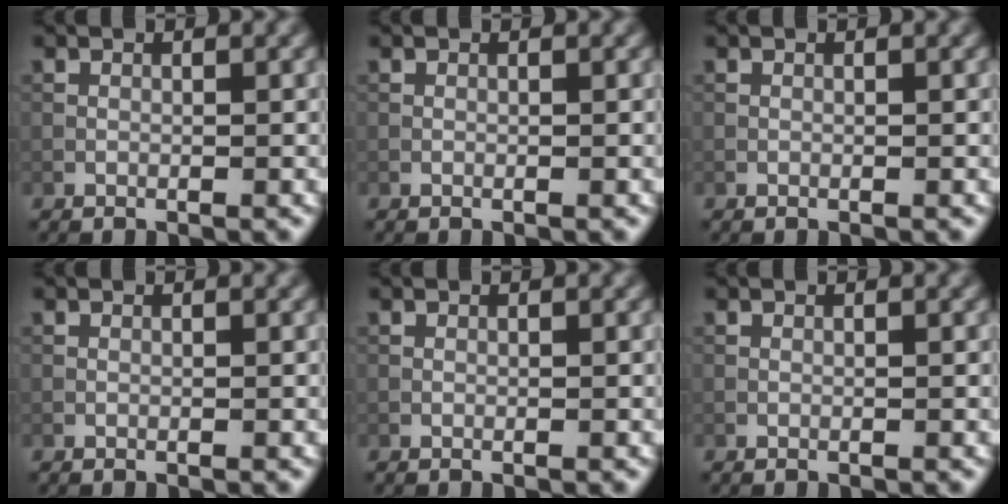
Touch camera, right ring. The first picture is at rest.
{"total": 0.0}
{"total": 0.0}
{"total": 0.0}
{"total": 0.0}
{"total": 0.0}